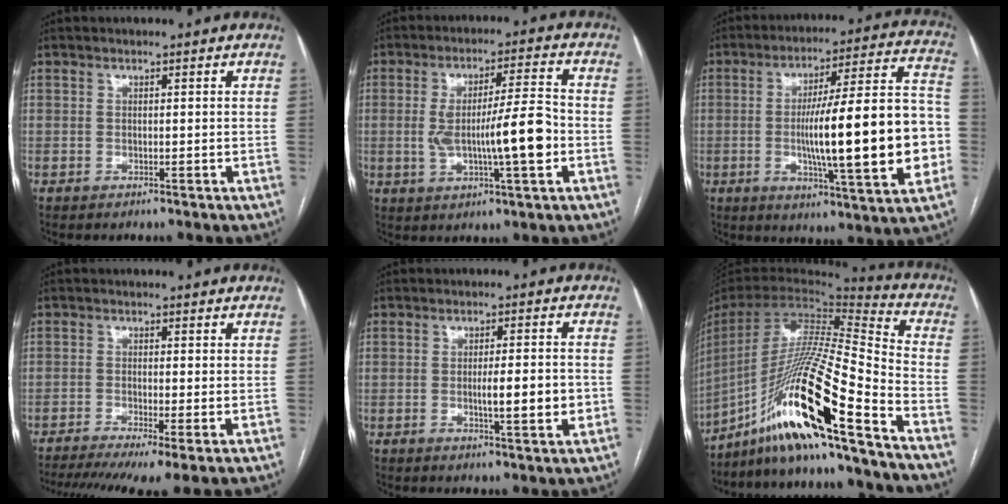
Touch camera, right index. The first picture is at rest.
{"total": 11.2, "force": [-1.7, 1.2, 11.0], "torque": [-0.190, 0.008, -0.027]}
{"total": 22.9, "force": [-3.2, 2.5, 22.6], "torque": [-0.302, 0.020, -0.045]}
{"total": 11.0, "force": [-7.3, 1.7, 8.2], "torque": [-0.141, -0.015, -0.115]}
{"total": 6.2, "force": [-1.0, 0.8, 6.1], "torque": [-0.094, -0.005, -0.014]}
{"total": 23.1, "force": [-15.0, 0.0, 17.6], "torque": [-0.352, -0.023, -0.279]}